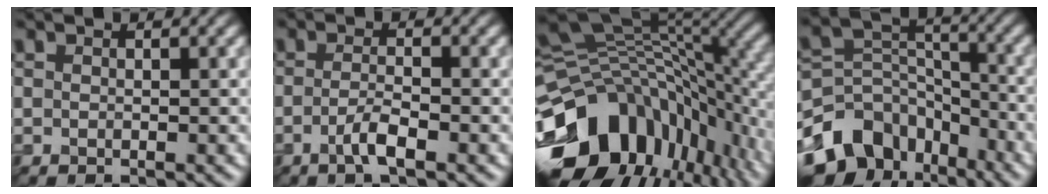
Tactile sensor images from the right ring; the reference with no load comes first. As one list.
[{"total": 1.9, "force": [-0.9, 0.2, 1.6], "torque": [-0.037, 0.009, -0.024]}, {"total": 14.9, "force": [-5.8, 9.8, 9.7], "torque": [-0.194, 0.002, -0.101]}, {"total": 9.4, "force": [-5.3, 6.6, 4.1], "torque": [-0.082, 0.008, -0.107]}]